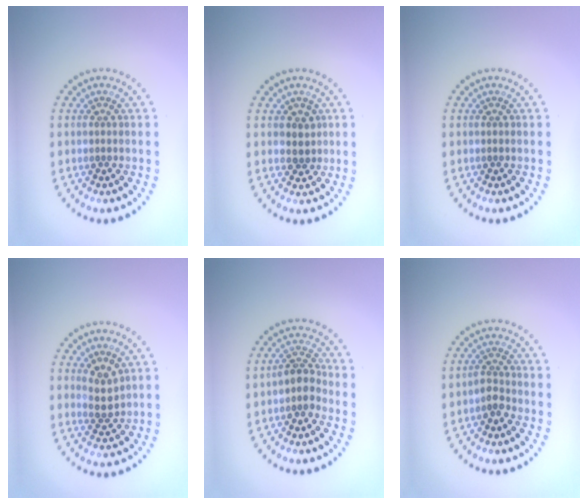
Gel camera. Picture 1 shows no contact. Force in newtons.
{"total": 1.8, "press": 1.4, "slide": 1.1}
{"total": 0.0}
{"total": 2.1, "press": 1.9, "slide": 1.0}
{"total": 2.3, "press": 1.9, "slide": 1.4}
{"total": 1.5, "press": 1.1, "slide": 1.0}